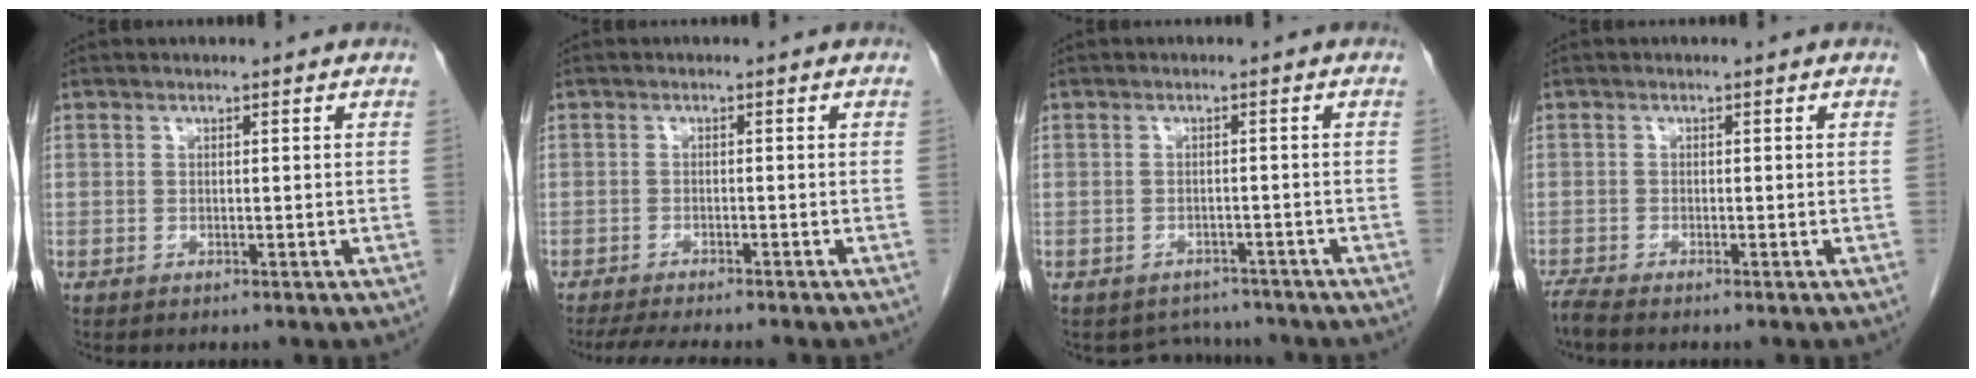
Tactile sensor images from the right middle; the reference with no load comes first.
{"total": 8.5, "force": [-7.4, 1.2, 4.0], "torque": [-0.060, -0.014, -0.108]}
{"total": 4.2, "force": [-3.8, 1.7, -0.5], "torque": [0.006, 0.011, -0.049]}
{"total": 1.6, "force": [-1.5, -0.4, 0.5], "torque": [-0.024, -0.010, -0.034]}